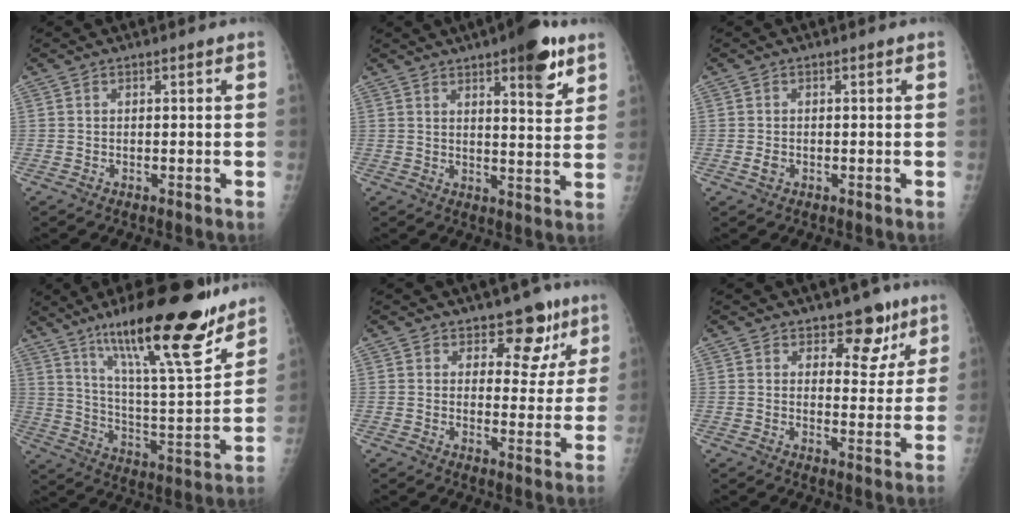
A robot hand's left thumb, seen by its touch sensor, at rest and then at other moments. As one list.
[{"total": 10.8, "force": [6.2, 3.1, 8.2], "torque": [-0.090, -0.029, 0.081]}, {"total": 1.4, "force": [-0.6, 1.1, 0.6], "torque": [-0.008, 0.000, -0.012]}, {"total": 24.6, "force": [16.9, 4.8, 17.2], "torque": [-0.252, -0.080, 0.280]}, {"total": 8.0, "force": [5.2, 5.1, 3.4], "torque": [0.005, -0.024, 0.066]}, {"total": 7.5, "force": [5.0, 4.5, 3.2], "torque": [0.003, -0.027, 0.069]}]